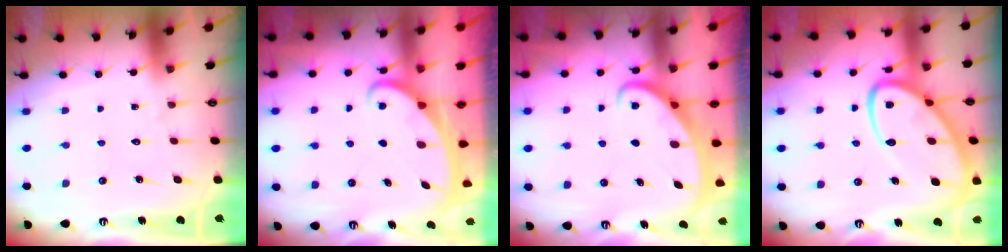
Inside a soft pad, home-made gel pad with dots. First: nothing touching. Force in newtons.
{"total": 2.2, "press": 2.2, "slide": 0.3}
{"total": 2.5, "press": 2.5, "slide": 0.3}
{"total": 17.8, "press": 17.8, "slide": 1.6}